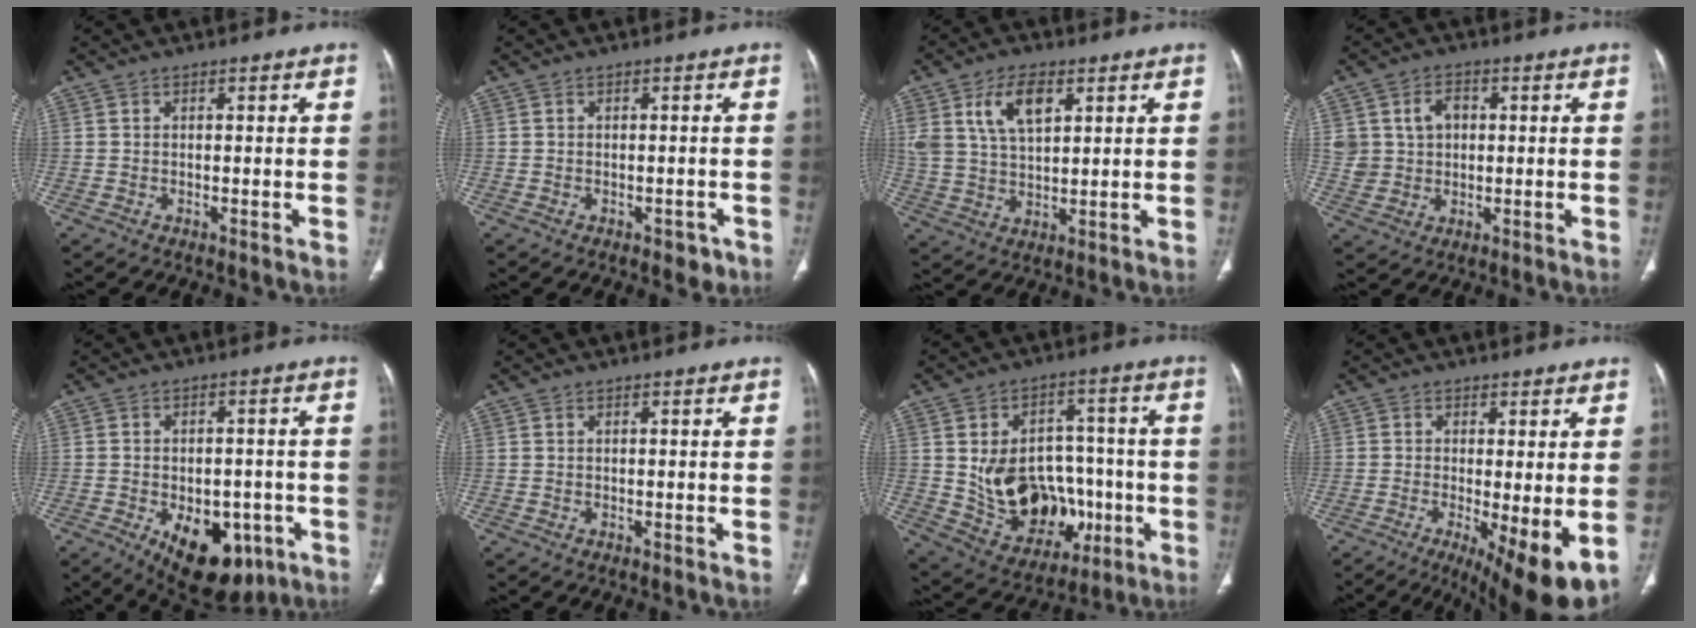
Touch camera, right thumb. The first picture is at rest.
{"total": 2.3, "force": [-1.2, 1.5, 1.2], "torque": [0.000, 0.006, -0.011]}
{"total": 10.0, "force": [4.4, 5.3, 7.3], "torque": [-0.127, -0.011, 0.090]}
{"total": 7.2, "force": [1.6, 5.8, 3.8], "torque": [-0.044, 0.000, 0.036]}
{"total": 14.8, "force": [-6.3, 8.7, 10.2], "torque": [-0.121, 0.013, -0.074]}
{"total": 0.0}
{"total": 19.9, "force": [-2.7, 14.5, 13.4], "torque": [-0.172, 0.027, -0.010]}
{"total": 11.4, "force": [-3.0, 3.1, 10.6], "torque": [-0.162, -0.024, -0.039]}